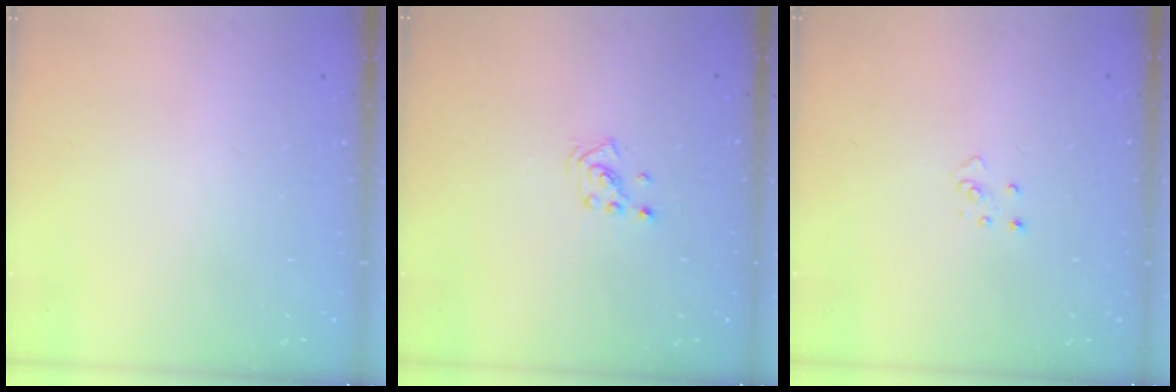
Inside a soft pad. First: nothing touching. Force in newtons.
{"total": 1.4, "press": 1.4, "slide": 0.1}
{"total": 3.4, "press": 3.4, "slide": 0.1}